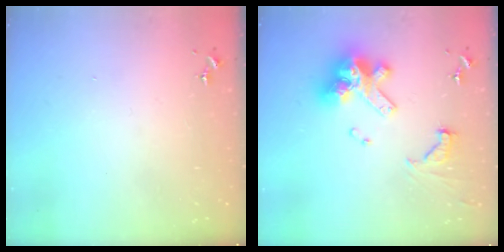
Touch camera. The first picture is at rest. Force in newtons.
{"total": 17.6, "press": 17.4, "slide": 2.1}